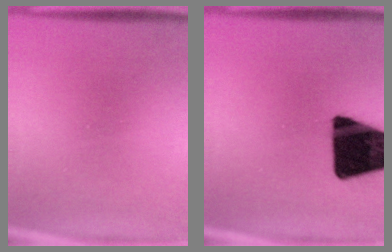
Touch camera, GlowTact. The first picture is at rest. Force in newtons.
{"total": 19.9}